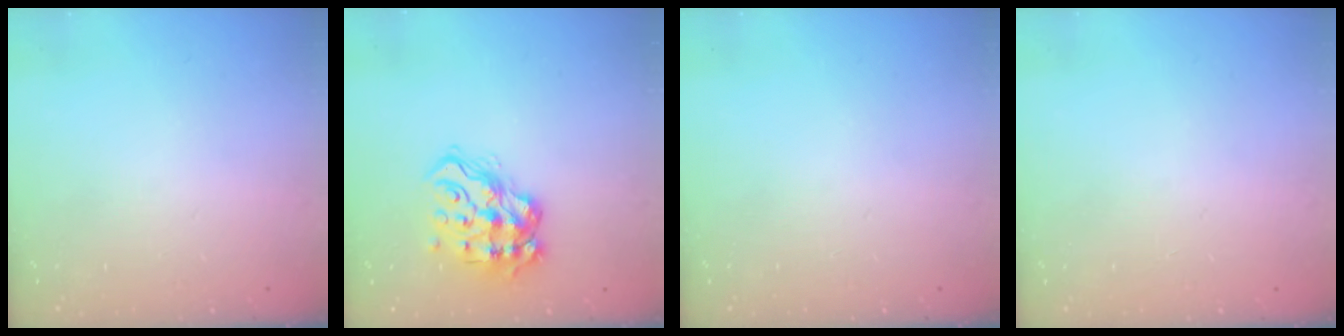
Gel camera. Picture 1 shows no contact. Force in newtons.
{"total": 15.7, "press": 15.6, "slide": 1.6}
{"total": 0.0}
{"total": 0.7, "press": 0.7, "slide": 0.2}